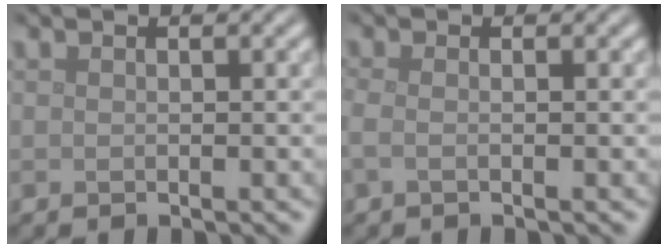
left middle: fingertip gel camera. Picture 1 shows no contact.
{"total": 1.2, "force": [-0.3, 0.4, 1.0], "torque": [-0.022, -0.005, -0.009]}